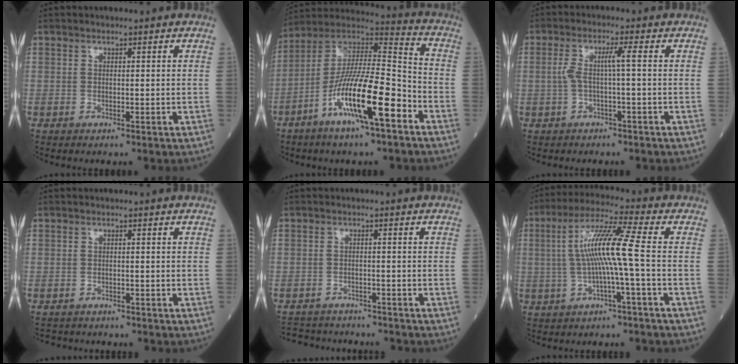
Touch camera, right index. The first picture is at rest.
{"total": 16.7, "force": [-7.6, 2.2, 14.7], "torque": [-0.272, -0.002, -0.134]}
{"total": 3.4, "force": [-0.3, -0.3, 3.4], "torque": [-0.071, 0.017, 0.001]}
{"total": 3.2, "force": [-3.0, 1.2, 0.2], "torque": [-0.003, -0.003, -0.044]}
{"total": 8.7, "force": [-8.2, 2.4, 1.5], "torque": [-0.025, 0.010, -0.114]}
{"total": 9.3, "force": [-0.5, -1.1, 9.2], "torque": [-0.179, 0.020, -0.007]}